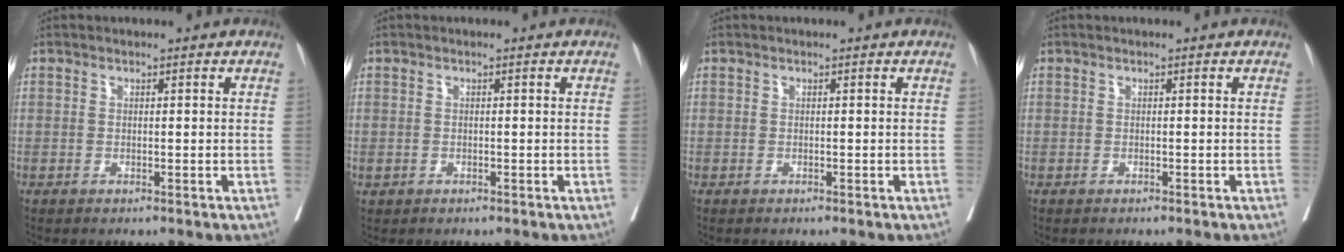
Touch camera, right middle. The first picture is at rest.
{"total": 0.8, "force": [-0.3, 0.6, 0.3], "torque": [-0.010, 0.003, -0.003]}
{"total": 0.6, "force": [-0.6, 0.1, 0.3], "torque": [0.003, 0.000, -0.011]}
{"total": 2.4, "force": [-2.1, 0.4, 1.0], "torque": [-0.015, -0.002, -0.027]}